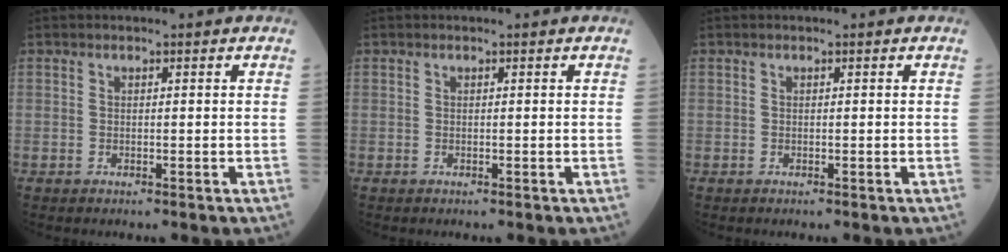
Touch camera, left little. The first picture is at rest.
{"total": 0.0}
{"total": 0.0}